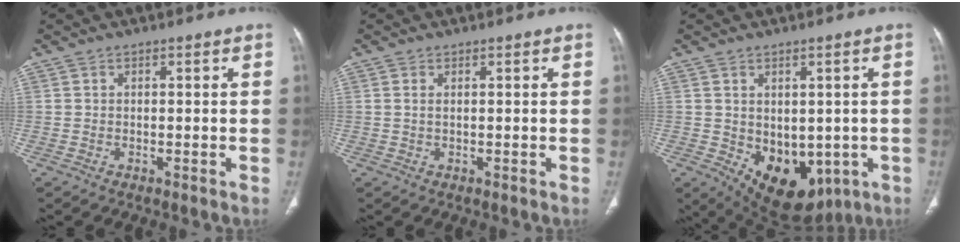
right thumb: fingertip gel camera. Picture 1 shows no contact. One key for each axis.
{"total": 0.9, "fx": 0.2, "fy": 0.4, "fz": 0.7, "tx": -0.023, "ty": 0.005, "tz": 0.007}
{"total": 13.5, "fx": -3.1, "fy": 9.0, "fz": 9.5, "tx": -0.101, "ty": -0.005, "tz": -0.015}